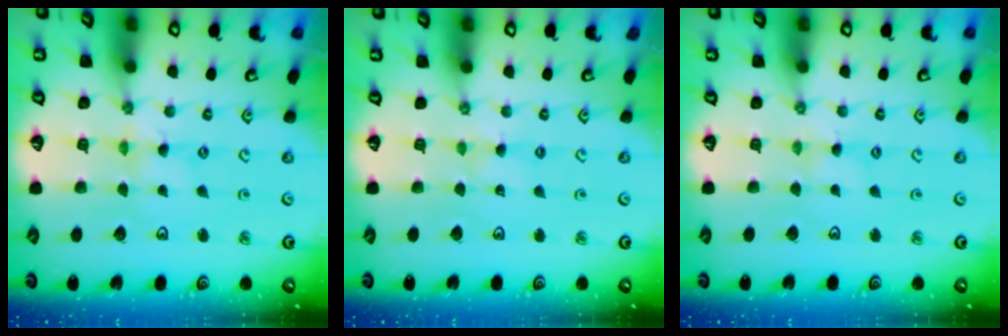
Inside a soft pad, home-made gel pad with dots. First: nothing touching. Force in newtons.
{"total": 2.0, "press": 2.0, "slide": 0.4}
{"total": 2.0, "press": 2.0, "slide": 0.3}